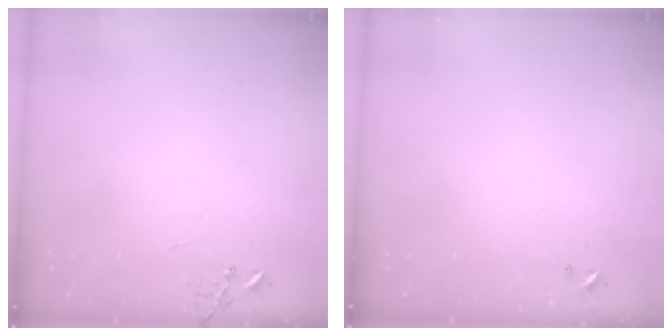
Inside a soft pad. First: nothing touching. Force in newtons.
{"total": 0.0}